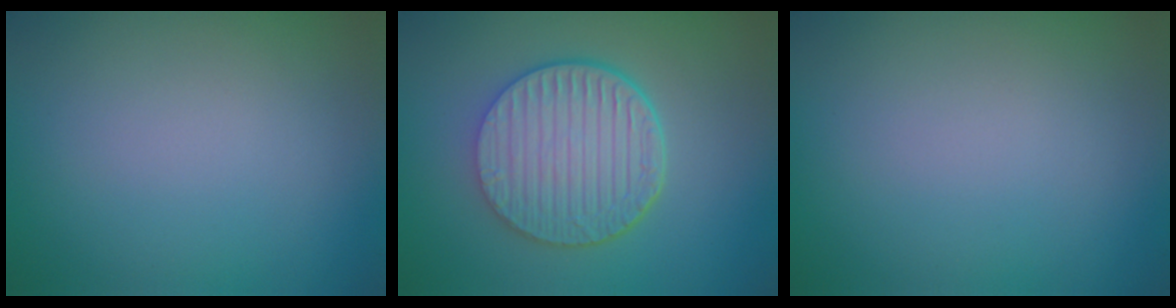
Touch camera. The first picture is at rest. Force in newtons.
{"total": 6.5, "press": 4.8, "slide": 4.5}
{"total": 0.0}